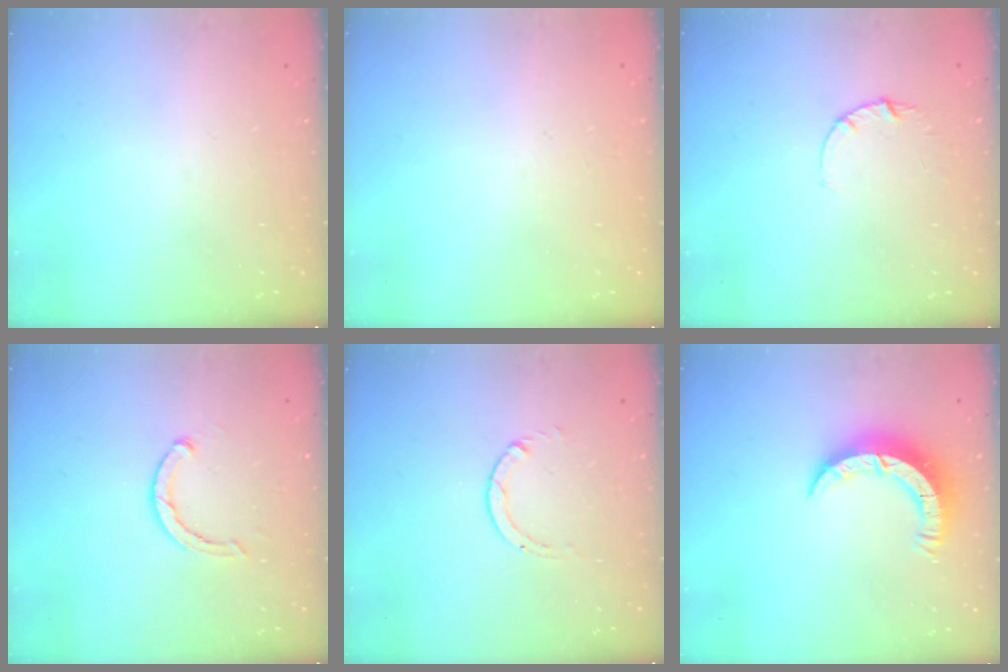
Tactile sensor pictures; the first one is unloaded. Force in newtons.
{"total": 2.6, "press": 2.6, "slide": 0.2}
{"total": 2.8, "press": 2.8, "slide": 0.3}
{"total": 2.6, "press": 2.5, "slide": 0.4}
{"total": 0.9, "press": 0.9, "slide": 0.1}
{"total": 7.7, "press": 7.7, "slide": 0.4}